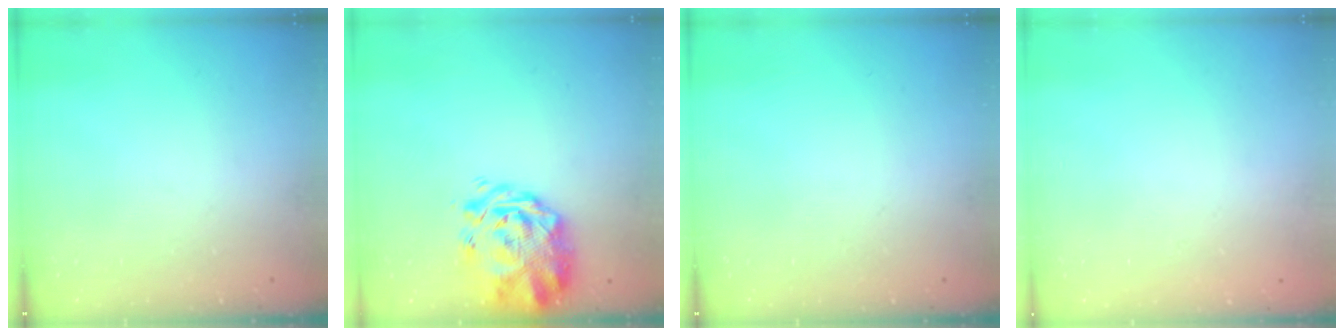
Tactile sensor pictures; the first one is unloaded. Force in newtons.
{"total": 3.9, "press": 3.5, "slide": 1.7}
{"total": 0.0}
{"total": 1.6, "press": 1.6, "slide": 0.2}